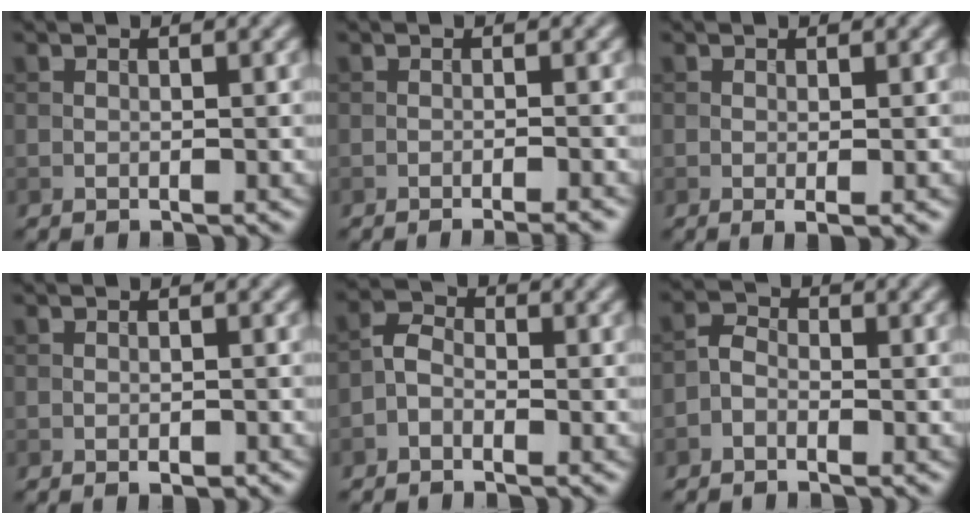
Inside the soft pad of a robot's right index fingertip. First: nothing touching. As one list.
[{"total": 2.7, "force": [-1.8, 0.4, 1.9], "torque": [-0.020, 0.007, -0.031]}, {"total": 1.0, "force": [-0.2, 0.1, 1.0], "torque": [-0.017, -0.006, -0.003]}, {"total": 1.0, "force": [-0.5, 0.4, 0.8], "torque": [-0.010, -0.002, -0.007]}, {"total": 2.1, "force": [-1.1, 1.3, 1.1], "torque": [-0.019, 0.009, -0.028]}, {"total": 1.7, "force": [-1.0, 1.1, 0.9], "torque": [-0.013, 0.007, -0.026]}]